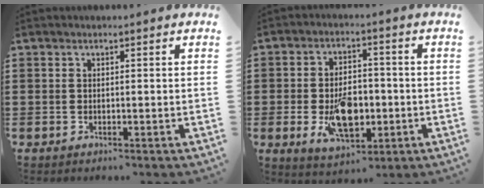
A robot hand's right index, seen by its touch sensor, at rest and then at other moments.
{"total": 8.4, "force": [-1.9, 4.9, 6.6], "torque": [-0.115, 0.002, -0.035]}